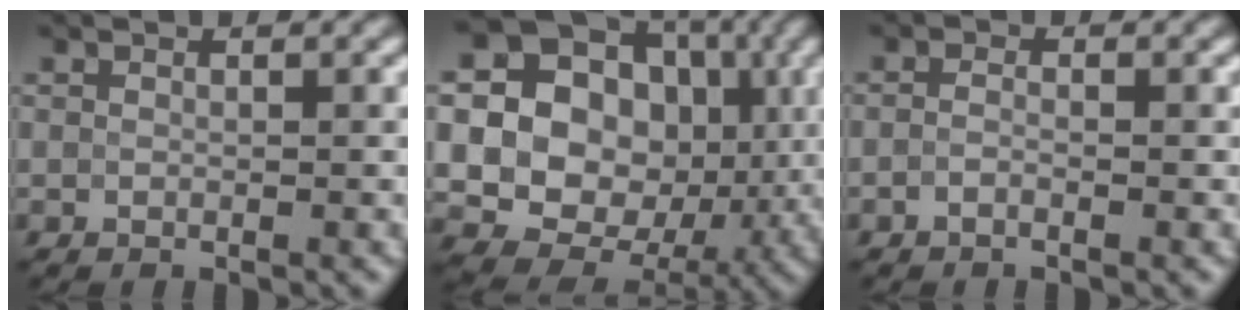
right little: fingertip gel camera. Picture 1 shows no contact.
{"total": 18.9, "force": [1.8, 16.9, 8.2], "torque": [-0.171, 0.036, 0.019]}
{"total": 0.7, "force": [-0.5, 0.0, 0.5], "torque": [-0.013, 0.003, -0.013]}